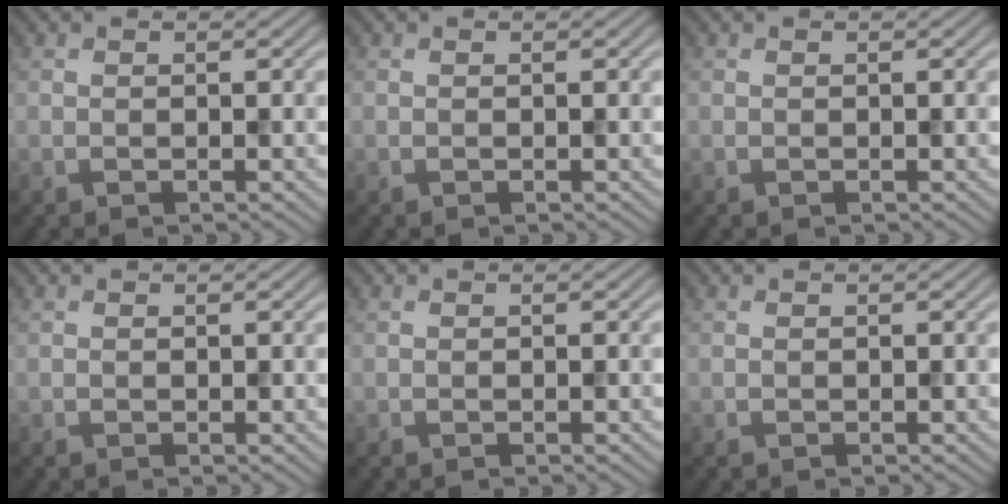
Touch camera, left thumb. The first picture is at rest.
{"total": 0.0}
{"total": 0.0}
{"total": 0.0}
{"total": 0.0}
{"total": 0.0}